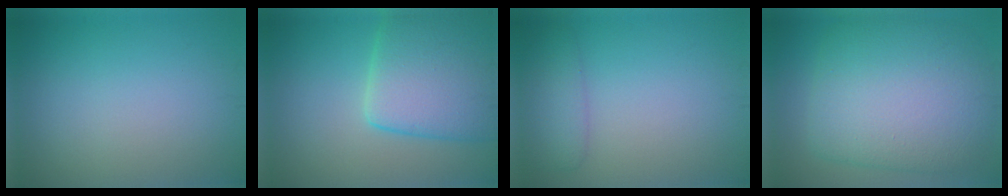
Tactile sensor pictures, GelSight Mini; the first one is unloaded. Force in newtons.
{"total": 8.9, "press": 8.9, "slide": 0.3}
{"total": 2.3, "press": 2.3, "slide": 0.1}
{"total": 11.1, "press": 11.1, "slide": 0.4}